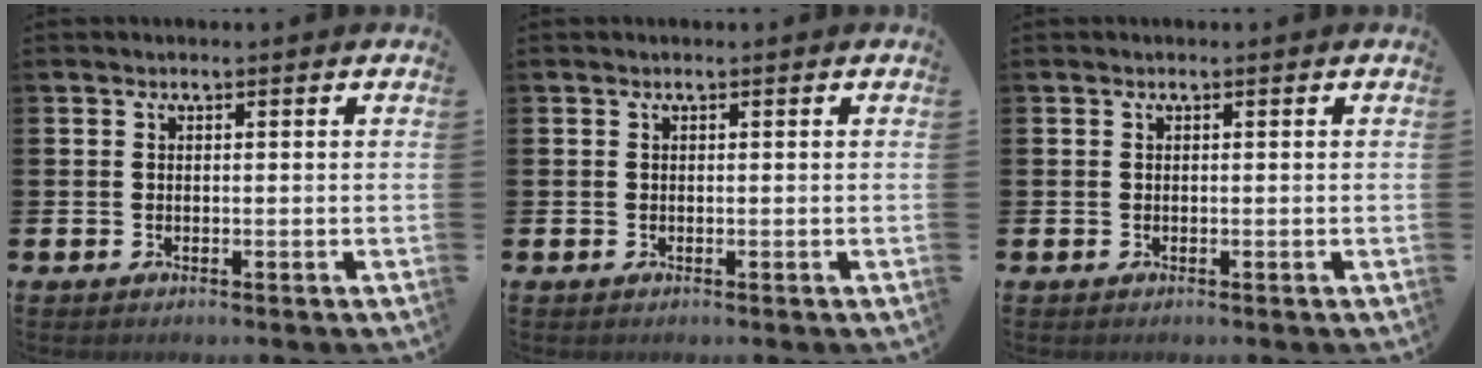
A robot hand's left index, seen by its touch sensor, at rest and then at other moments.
{"total": 0.0}
{"total": 0.0}